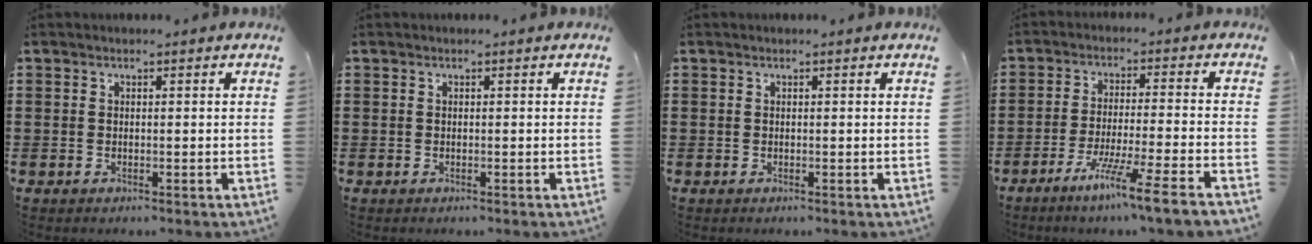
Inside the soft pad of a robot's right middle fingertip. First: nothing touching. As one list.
[{"total": 0.0}, {"total": 0.0}, {"total": 7.8, "force": [-5.8, -0.9, 5.1], "torque": [-0.087, -0.012, -0.110]}]